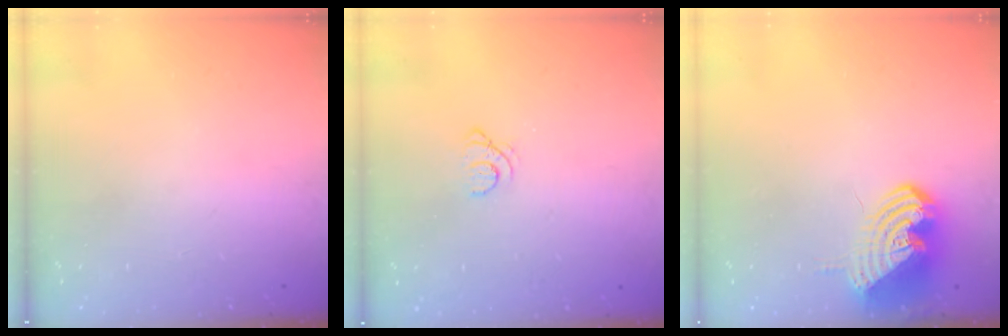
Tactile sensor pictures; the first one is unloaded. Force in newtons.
{"total": 1.7, "press": 1.7, "slide": 0.2}
{"total": 11.2, "press": 11.1, "slide": 1.7}